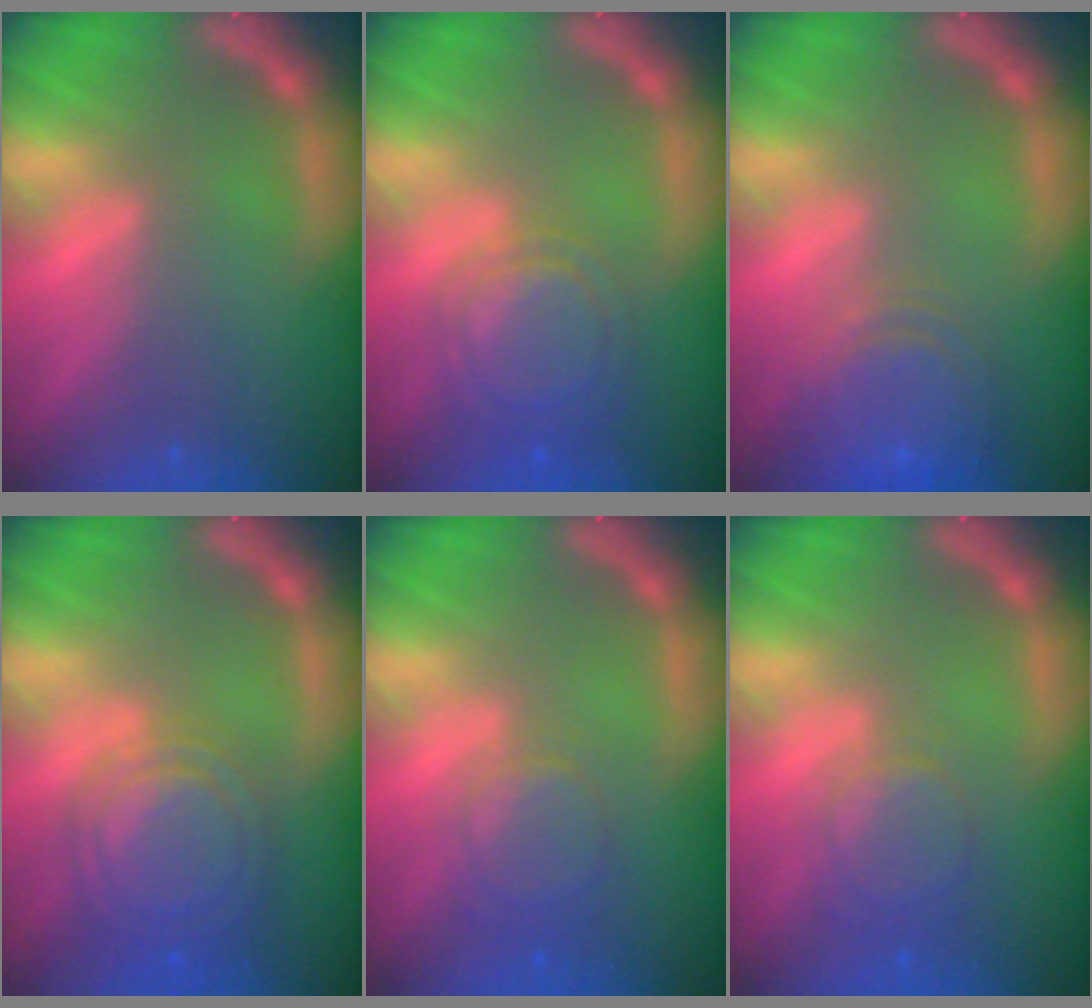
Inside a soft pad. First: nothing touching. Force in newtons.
{"total": 6.5}
{"total": 6.9}
{"total": 8.0}
{"total": 4.0}
{"total": 4.0}